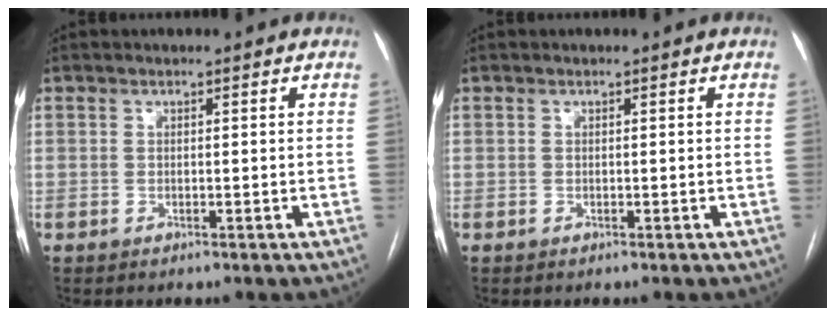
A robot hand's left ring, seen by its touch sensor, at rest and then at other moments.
{"total": 0.0}